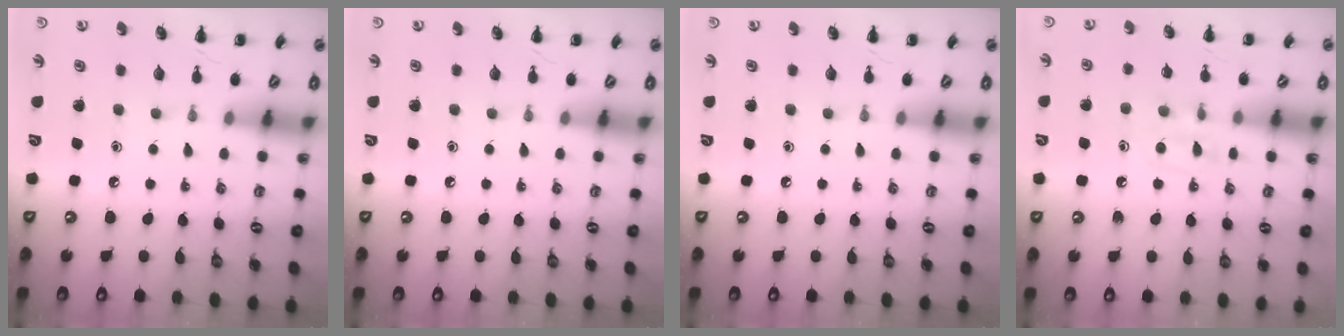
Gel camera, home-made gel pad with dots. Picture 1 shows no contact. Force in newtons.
{"total": 0.0}
{"total": 0.0}
{"total": 5.1, "press": 4.8, "slide": 1.6}